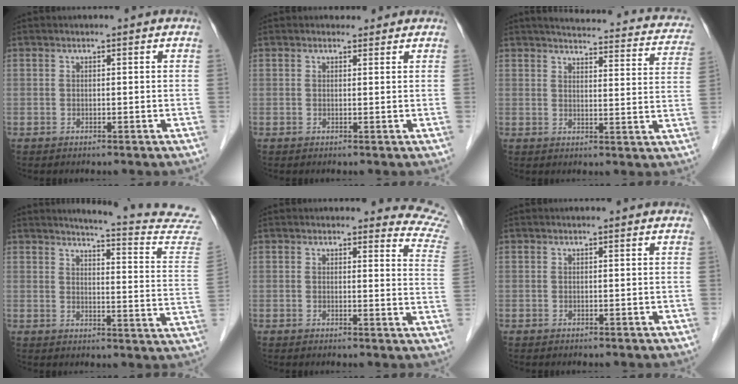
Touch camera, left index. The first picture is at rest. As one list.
[{"total": 1.2, "force": [1.0, 0.7, -0.1], "torque": [-0.003, 0.003, 0.011]}, {"total": 21.9, "force": [19.6, 4.8, 8.4], "torque": [-0.090, -0.011, 0.212]}, {"total": 17.5, "force": [16.8, 0.3, 4.9], "torque": [-0.048, -0.105, 0.168]}, {"total": 9.3, "force": [9.3, 0.9, 0.7], "torque": [0.025, -0.074, 0.059]}, {"total": 0.5, "force": [0.5, 0.0, 0.3], "torque": [-0.008, 0.005, 0.006]}]